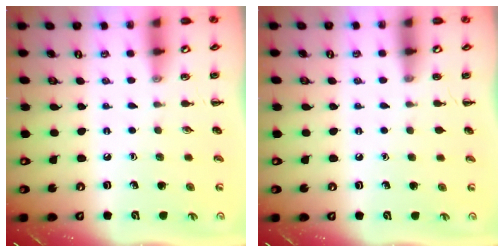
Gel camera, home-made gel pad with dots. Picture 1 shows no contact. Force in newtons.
{"total": 0.0}